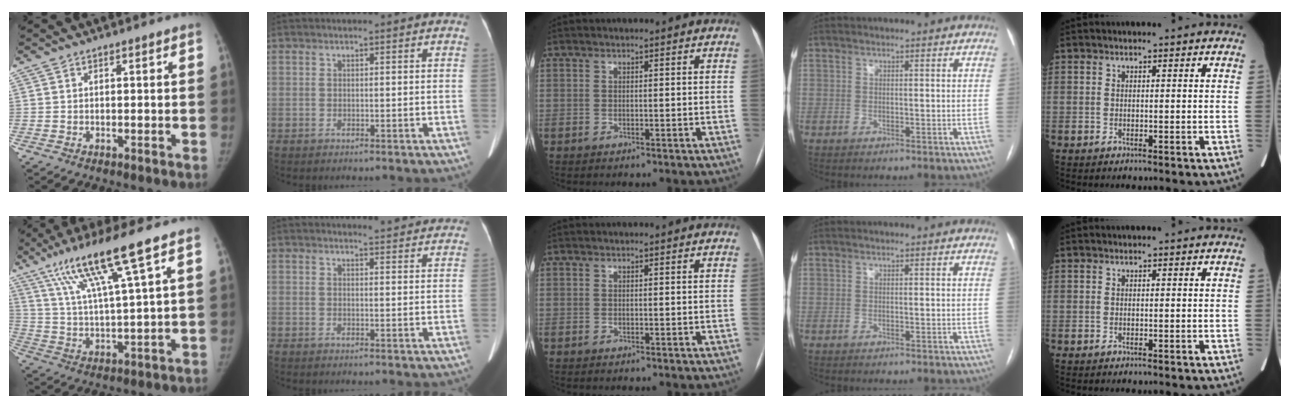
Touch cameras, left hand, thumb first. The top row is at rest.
{"thumb": {"total": 14.5, "force": [8.5, 0.3, 11.8], "torque": [-0.218, -0.028, 0.159]}, "index": {"total": 6.0, "force": [5.8, 0.8, 1.1], "torque": [-0.009, -0.004, 0.048]}}